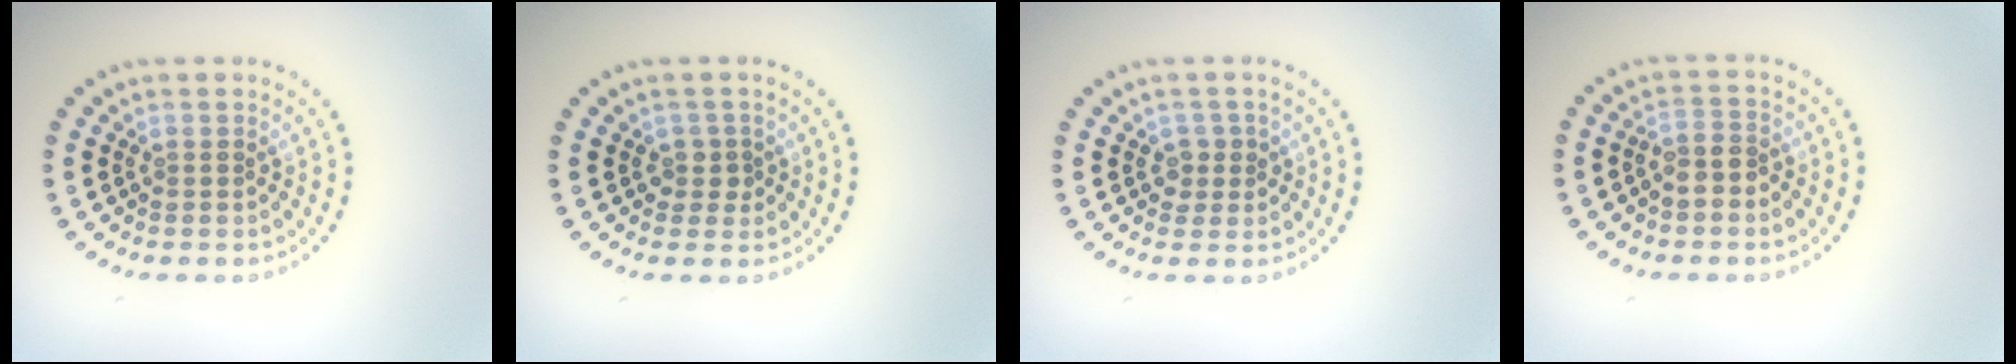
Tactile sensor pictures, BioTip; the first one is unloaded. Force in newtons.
{"total": 1.4, "press": 1.2, "slide": 0.7}
{"total": 1.5, "press": 1.3, "slide": 0.7}
{"total": 2.2, "press": 1.9, "slide": 1.1}